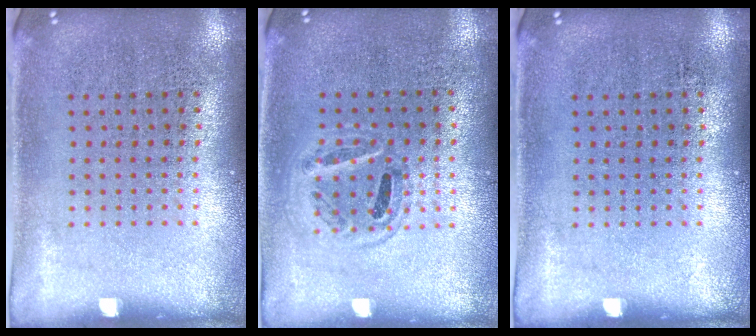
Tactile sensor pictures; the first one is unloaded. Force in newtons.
{"total": 1.0, "press": 0.9, "slide": 0.3}
{"total": 0.0}